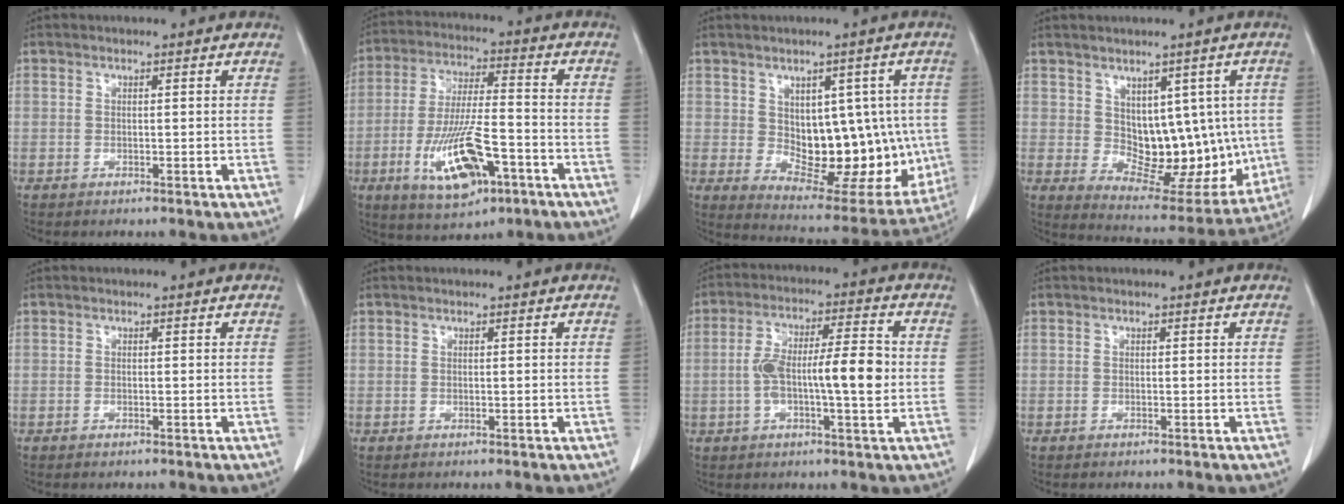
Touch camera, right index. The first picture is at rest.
{"total": 13.7, "force": [-5.6, 3.9, 11.9], "torque": [-0.234, -0.009, -0.092]}
{"total": 16.3, "force": [-0.1, 8.5, 13.9], "torque": [-0.174, 0.005, 0.028]}
{"total": 13.0, "force": [0.7, 7.6, 10.5], "torque": [-0.119, 0.006, 0.037]}
{"total": 0.5, "force": [-0.4, 0.1, 0.3], "torque": [-0.010, -0.001, -0.006]}
{"total": 0.0}
{"total": 11.0, "force": [-0.9, 2.2, 10.7], "torque": [-0.193, 0.018, -0.019]}
{"total": 0.0}